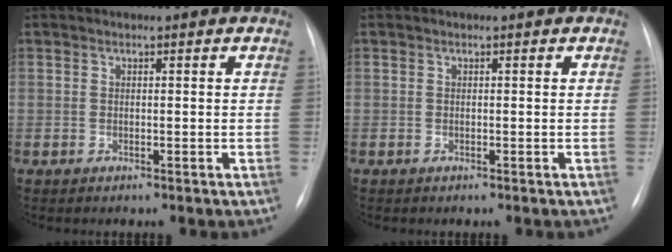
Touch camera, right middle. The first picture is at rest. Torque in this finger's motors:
{"motor_torque": [0.25, -0.26, 0.05, 0.01]}